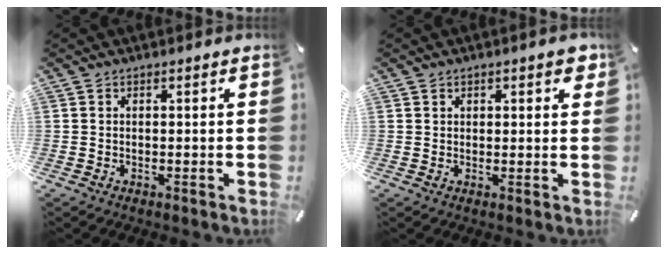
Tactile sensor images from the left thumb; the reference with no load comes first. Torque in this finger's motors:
{"motor_torque": [0.08, -0.31, 0.03, 0.11, 0.00]}